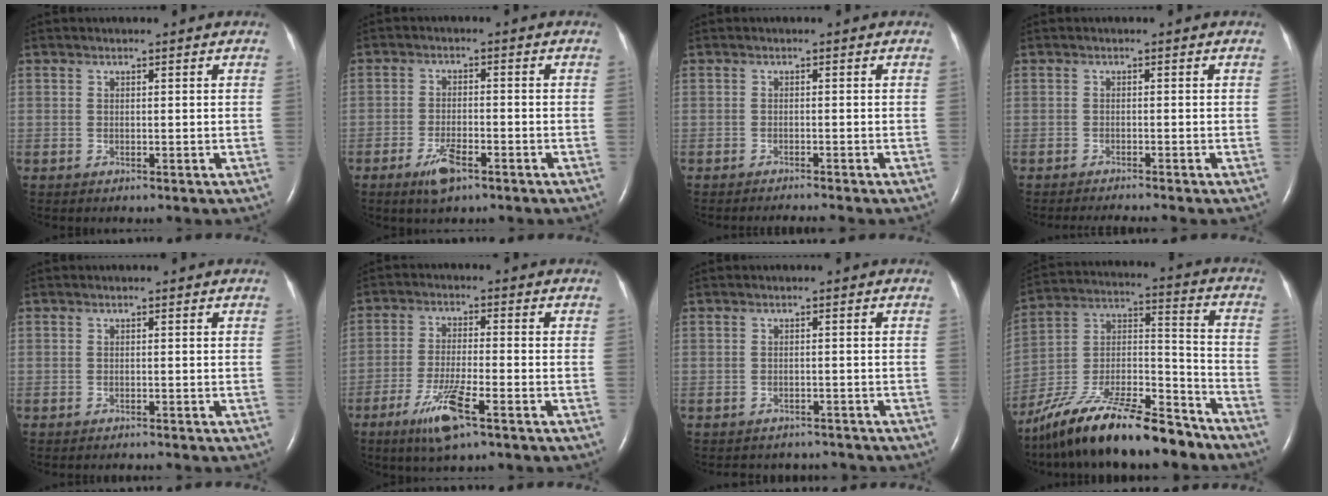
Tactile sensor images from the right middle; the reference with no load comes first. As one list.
[{"total": 4.6, "force": [-2.9, 1.3, 3.4], "torque": [-0.072, -0.004, -0.049]}, {"total": 2.7, "force": [-2.5, -0.8, 0.7], "torque": [-0.007, -0.007, -0.035]}, {"total": 3.4, "force": [-3.1, -0.9, 1.1], "torque": [-0.012, -0.010, -0.047]}, {"total": 1.7, "force": [-1.7, -0.2, 0.4], "torque": [-0.005, -0.003, -0.018]}, {"total": 7.9, "force": [-4.6, 0.6, 6.4], "torque": [-0.133, -0.016, -0.082]}, {"total": 5.3, "force": [-5.0, 1.6, -0.2], "torque": [0.001, 0.006, -0.059]}, {"total": 23.2, "force": [-18.7, 4.8, 12.9], "torque": [-0.218, 0.004, -0.322]}]